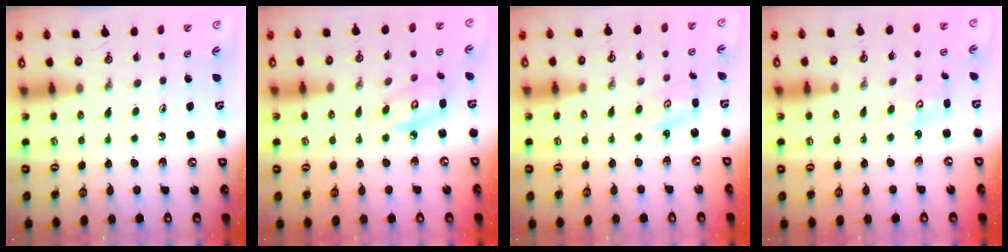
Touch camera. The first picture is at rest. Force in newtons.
{"total": 6.2, "press": 6.2, "slide": 0.3}
{"total": 2.8, "press": 2.8, "slide": 0.3}
{"total": 3.1, "press": 3.1, "slide": 0.4}